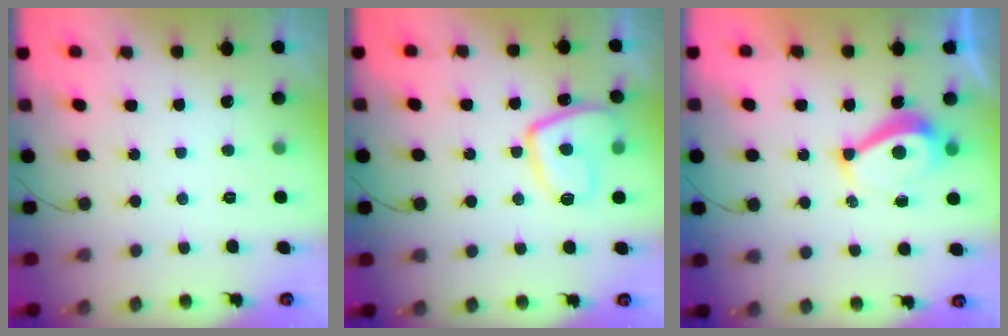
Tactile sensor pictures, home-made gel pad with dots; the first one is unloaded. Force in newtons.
{"total": 11.5, "press": 11.5, "slide": 1.4}
{"total": 6.5, "press": 6.5, "slide": 0.8}